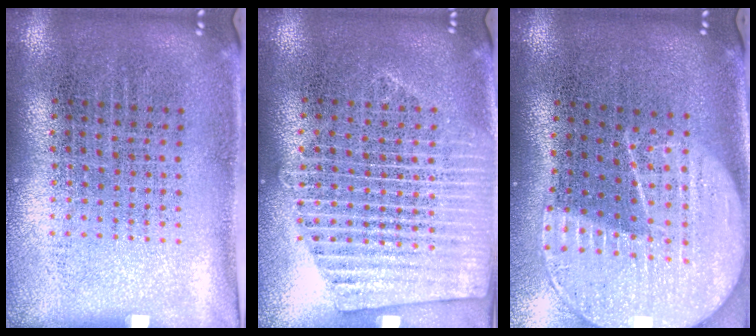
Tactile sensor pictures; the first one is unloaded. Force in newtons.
{"total": 1.6, "press": 1.6, "slide": 0.3}
{"total": 2.2, "press": 1.9, "slide": 1.0}